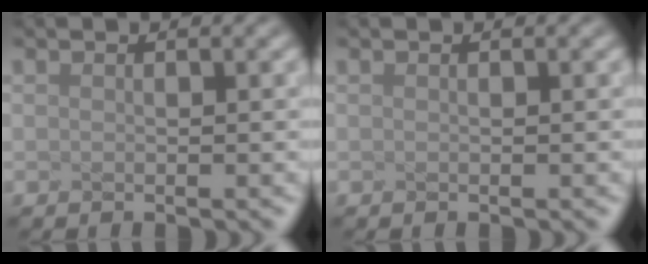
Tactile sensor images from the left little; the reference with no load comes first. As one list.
[{"total": 0.0}]